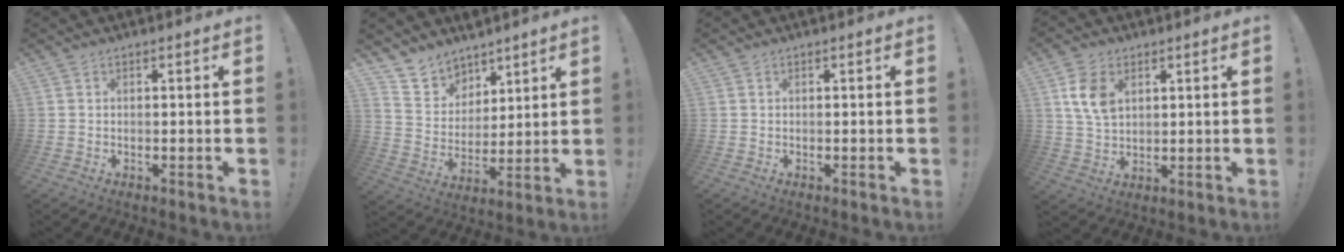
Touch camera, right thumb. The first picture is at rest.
{"total": 9.5, "force": [7.7, 5.5, 0.4], "torque": [-0.018, -0.077, 0.154]}
{"total": 0.0}
{"total": 9.8, "force": [3.7, 6.8, 6.0], "torque": [-0.108, 0.001, 0.073]}